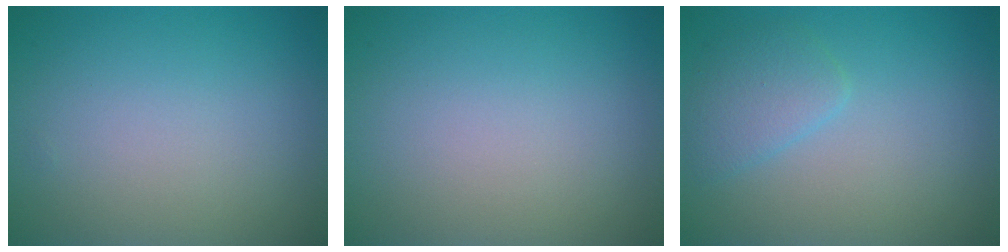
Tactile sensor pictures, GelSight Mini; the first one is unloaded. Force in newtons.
{"total": 0.0}
{"total": 2.2, "press": 2.2, "slide": 0.1}